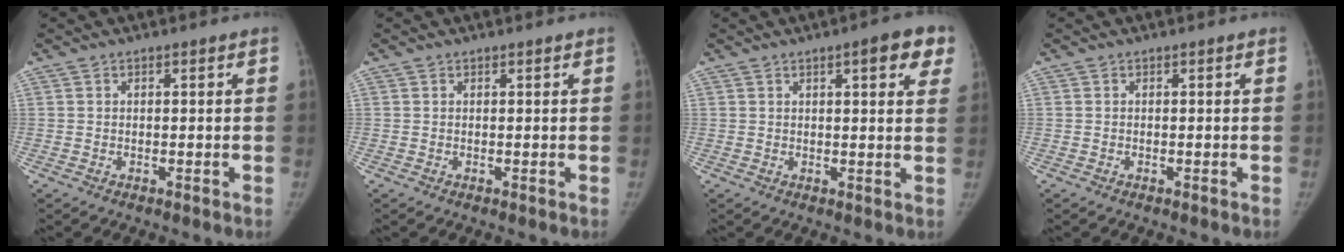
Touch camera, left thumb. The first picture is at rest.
{"total": 0.0}
{"total": 7.7, "force": [3.9, 2.1, 6.2], "torque": [-0.049, -0.010, 0.042]}
{"total": 0.0}